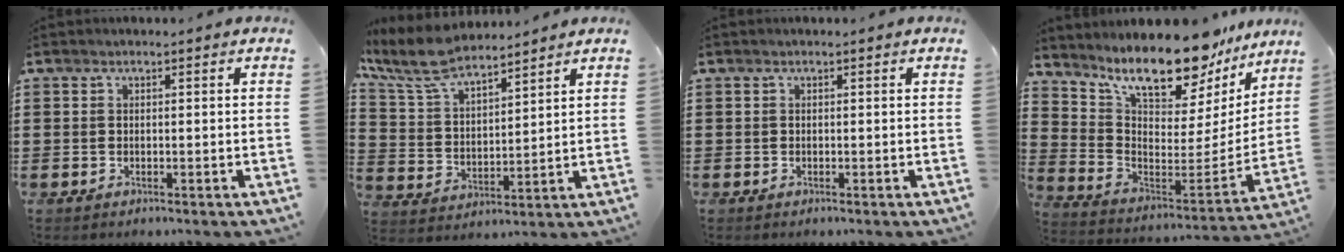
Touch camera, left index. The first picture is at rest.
{"total": 8.5, "force": [7.3, 2.2, 3.7], "torque": [-0.103, -0.025, 0.132]}
{"total": 0.0}
{"total": 12.2, "force": [10.4, 3.1, 5.7], "torque": [-0.124, -0.081, 0.178]}